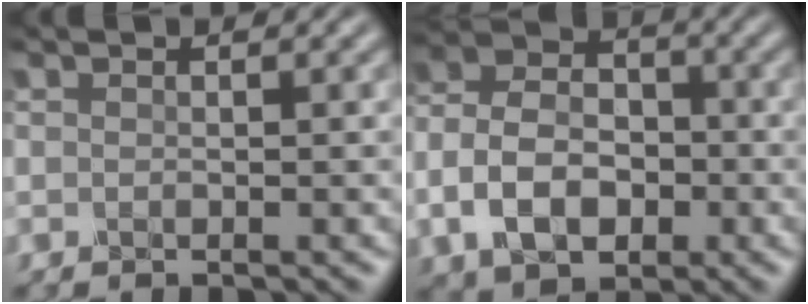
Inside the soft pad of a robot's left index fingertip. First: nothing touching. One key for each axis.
{"total": 7.7, "fx": -2.1, "fy": 5.5, "fz": 5.0, "tx": -0.103, "ty": 0.009, "tz": -0.054}